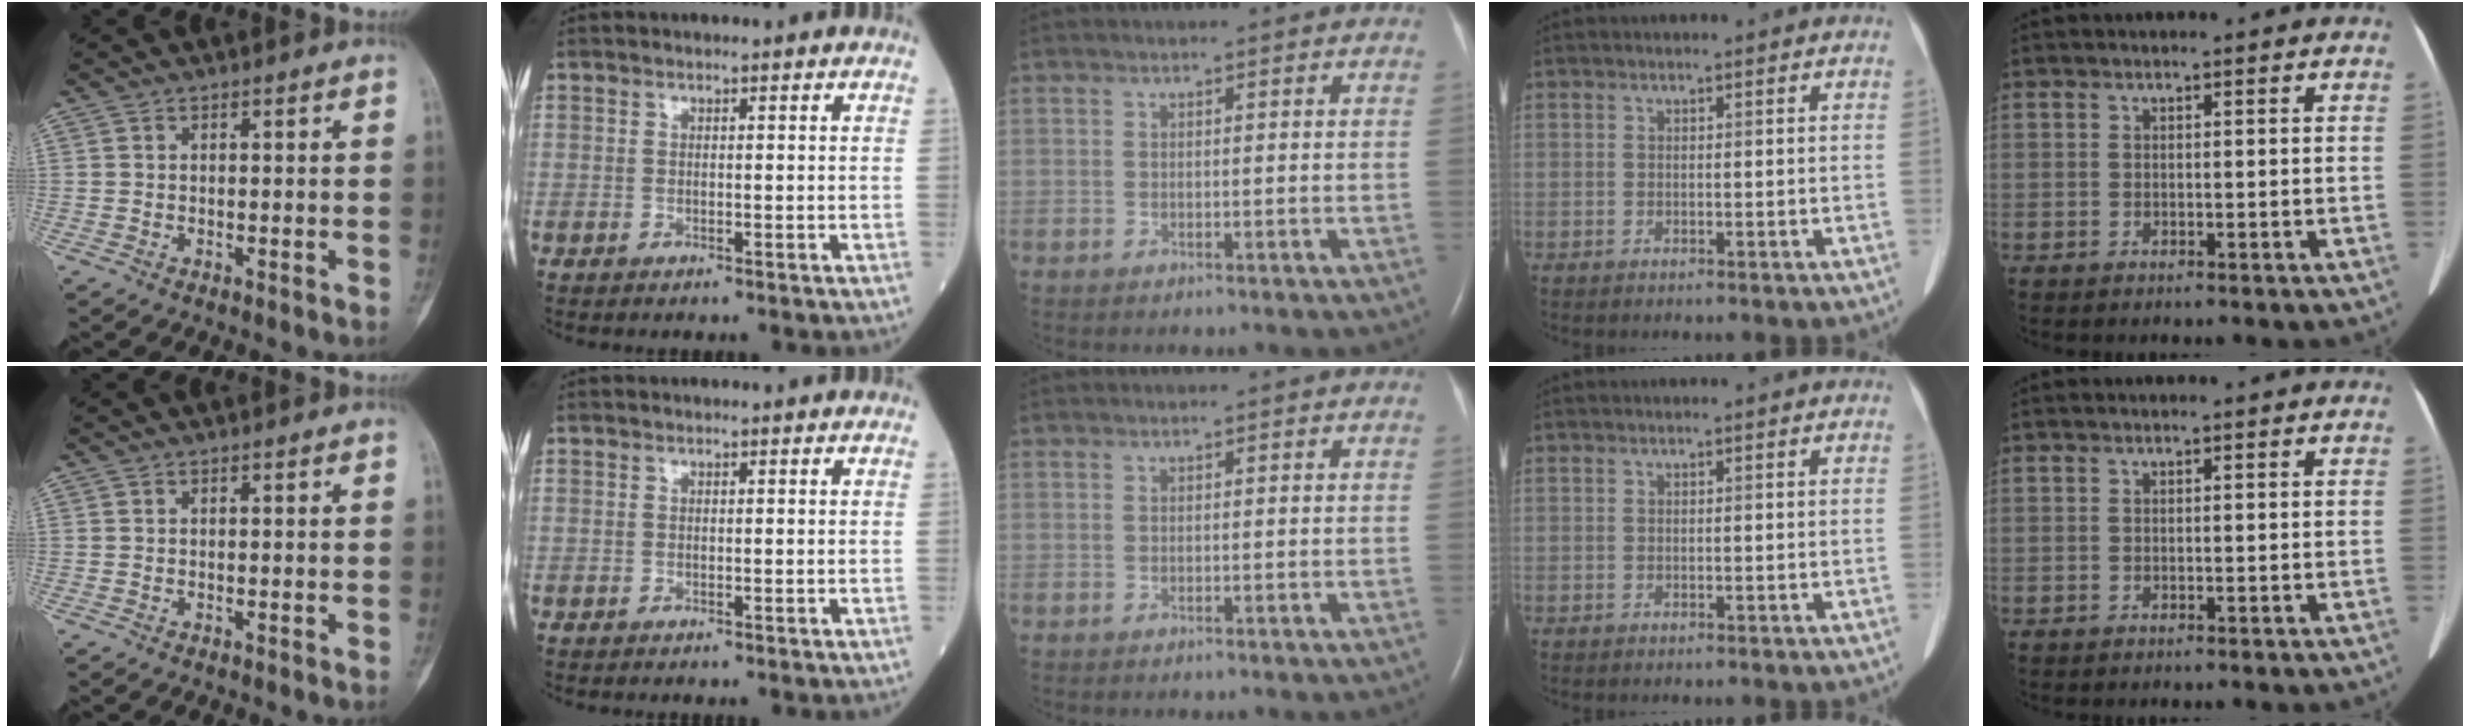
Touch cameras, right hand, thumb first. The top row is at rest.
{}